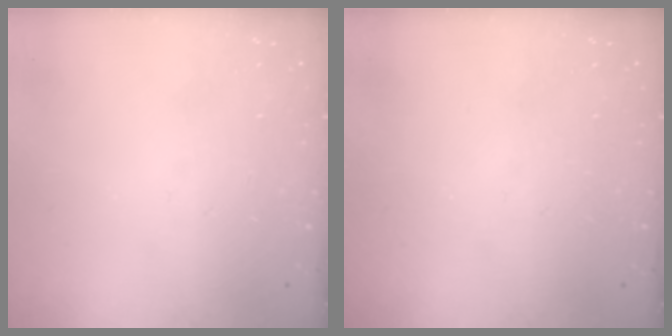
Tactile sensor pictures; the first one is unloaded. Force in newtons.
{"total": 0.0}